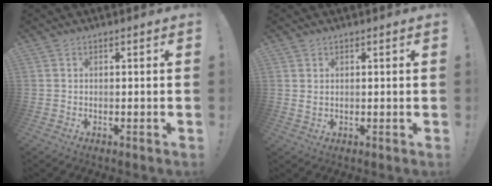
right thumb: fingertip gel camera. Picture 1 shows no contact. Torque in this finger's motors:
{"motor_torque": [-0.27, -0.04, -0.23, 0.17, 0.01]}